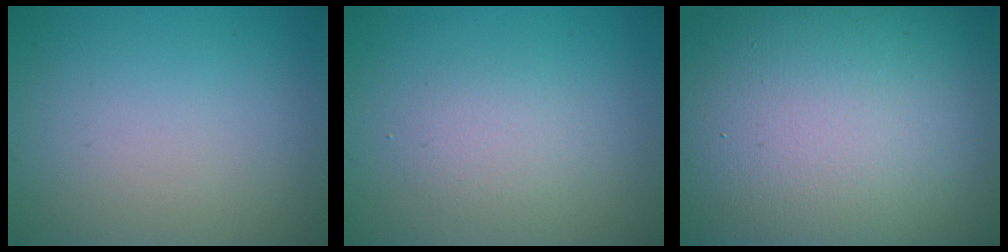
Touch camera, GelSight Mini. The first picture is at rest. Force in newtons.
{"total": 1.9, "press": 1.8, "slide": 0.2}
{"total": 22.0, "press": 21.9, "slide": 1.1}